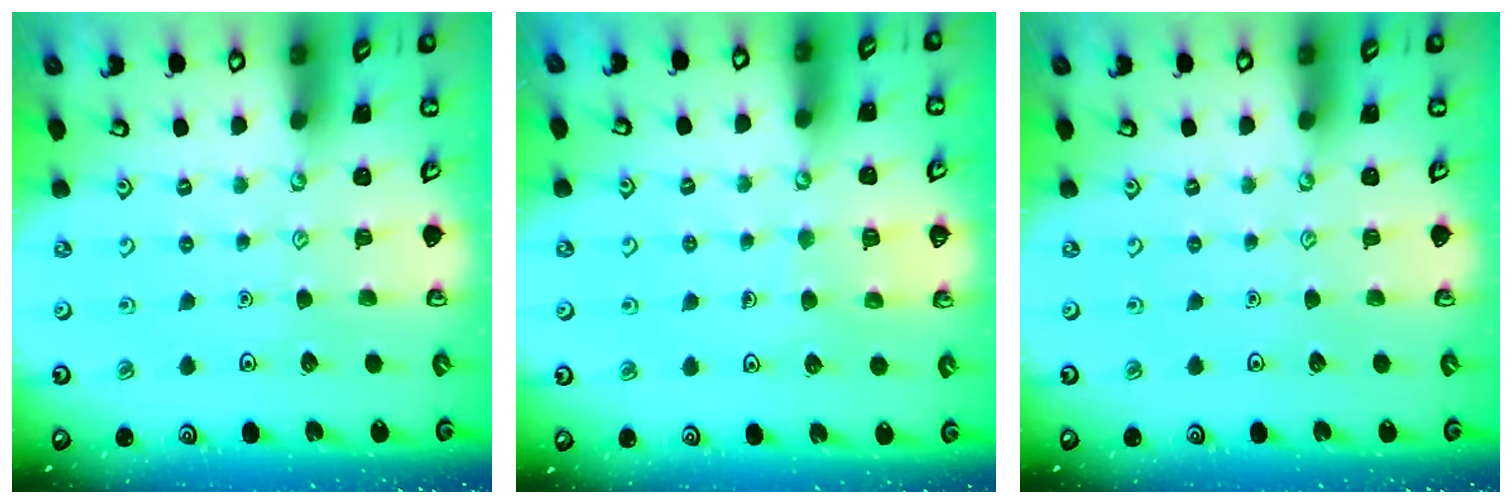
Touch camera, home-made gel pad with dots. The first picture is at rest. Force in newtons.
{"total": 6.2, "press": 6.2, "slide": 0.6}
{"total": 0.0}